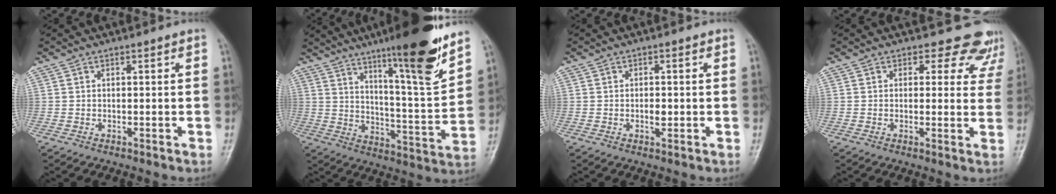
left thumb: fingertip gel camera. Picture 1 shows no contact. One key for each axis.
{"total": 17.5, "fx": 11.9, "fy": 1.7, "fz": 12.7, "tx": -0.173, "ty": -0.076, "tz": 0.188}
{"total": 1.9, "fx": -0.2, "fy": 1.0, "fz": 1.5, "tx": -0.022, "ty": -0.001, "tz": -0.005}
{"total": 8.4, "fx": 6.9, "fy": 4.7, "fz": 1.0, "tx": 0.047, "ty": -0.031, "tz": 0.048}